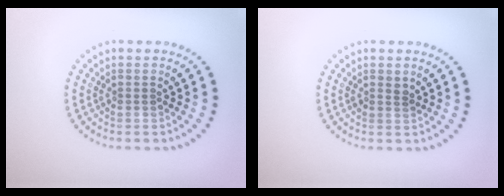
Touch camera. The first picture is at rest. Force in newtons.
{"total": 0.6, "press": 0.6, "slide": 0.3}